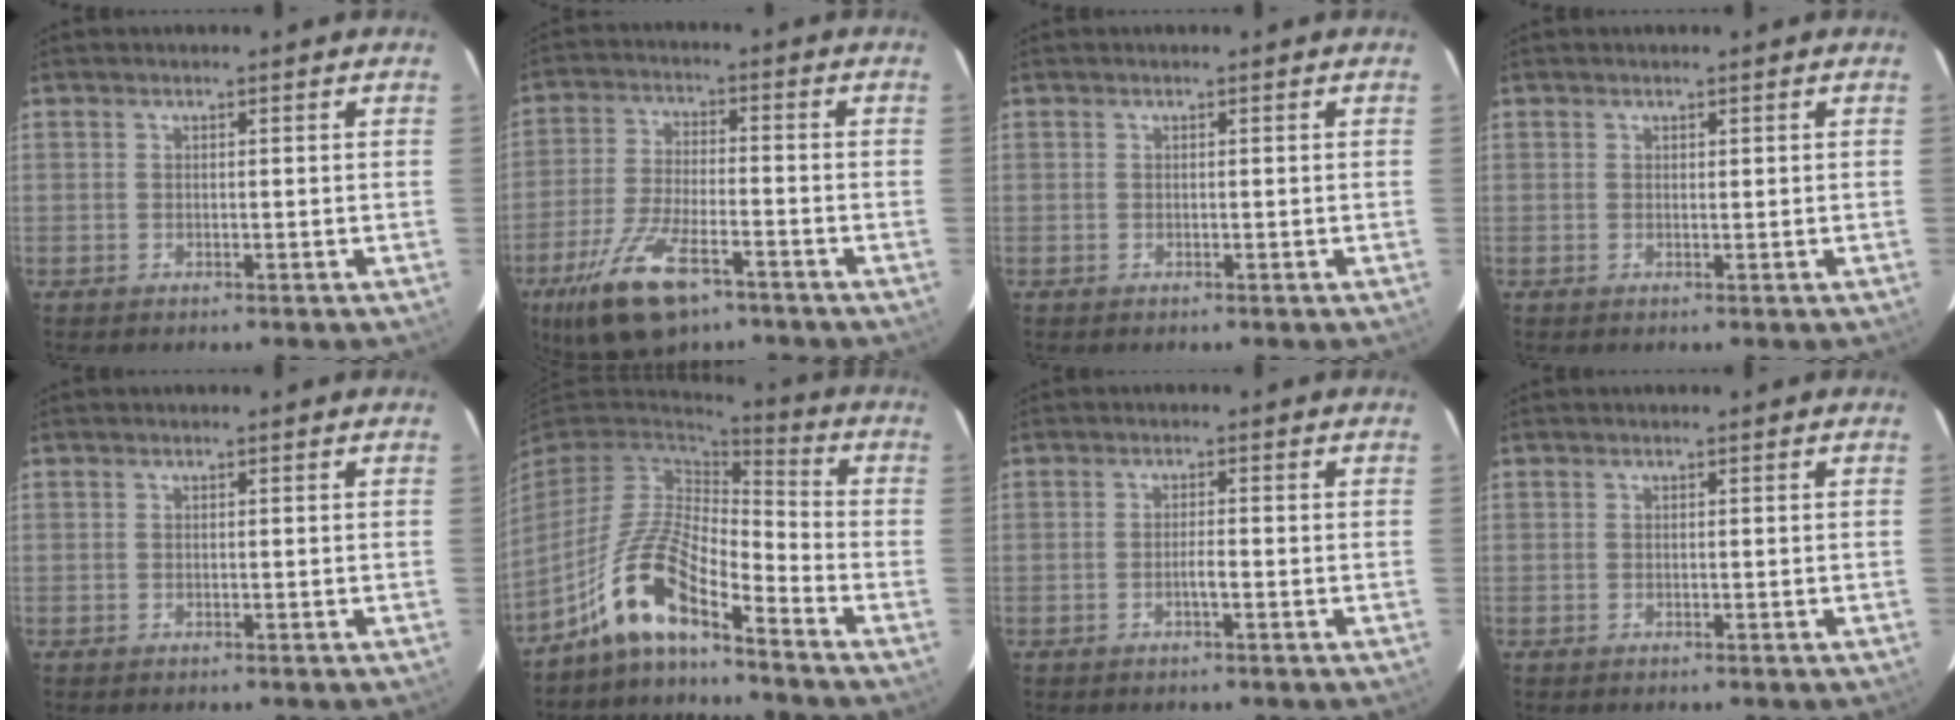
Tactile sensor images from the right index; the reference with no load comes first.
{"total": 12.2, "force": [-7.3, 3.9, 9.0], "torque": [-0.186, -0.017, -0.125]}
{"total": 0.0}
{"total": 0.0}
{"total": 0.0}
{"total": 10.9, "force": [-7.5, 2.4, 7.6], "torque": [-0.169, 0.017, -0.143]}
{"total": 1.5, "force": [-0.6, 0.1, 1.3], "torque": [-0.025, 0.002, -0.011]}
{"total": 0.0}